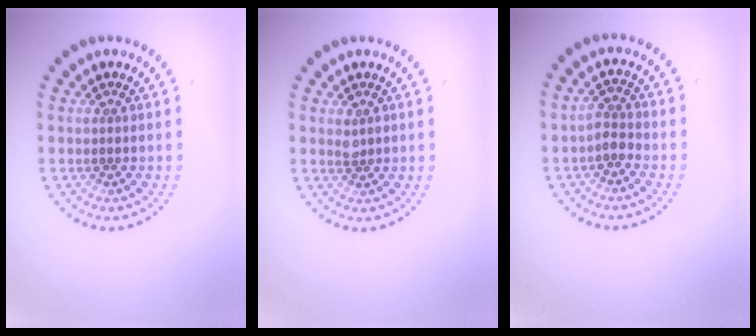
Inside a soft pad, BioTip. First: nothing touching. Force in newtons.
{"total": 1.1, "press": 1.1, "slide": 0.2}
{"total": 1.5, "press": 1.3, "slide": 0.7}